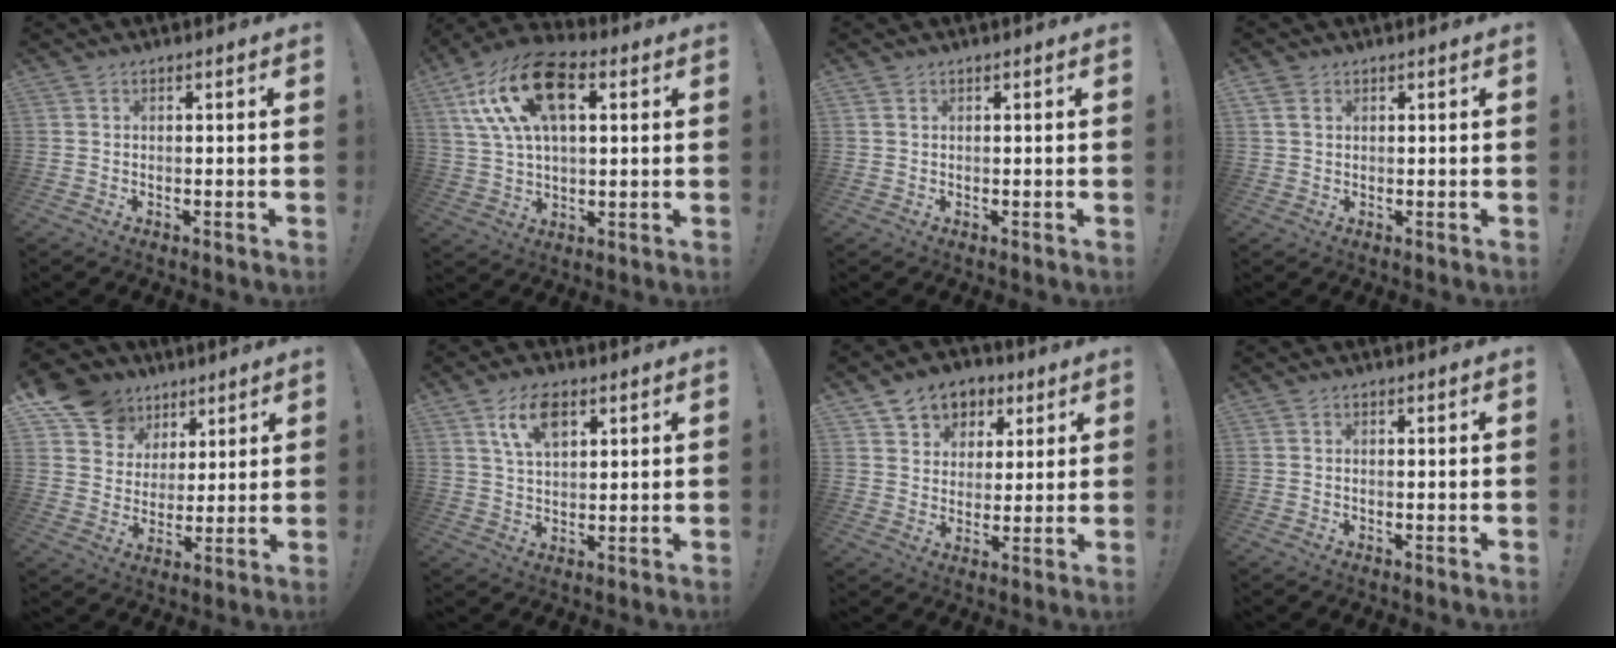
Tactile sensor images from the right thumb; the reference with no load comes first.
{"total": 19.6, "force": [7.2, 10.6, 14.8], "torque": [-0.268, -0.013, 0.125]}
{"total": 0.7, "force": [0.4, 0.5, 0.3], "torque": [-0.014, 0.004, 0.010]}
{"total": 2.5, "force": [1.4, 1.7, 1.3], "torque": [-0.028, 0.002, 0.027]}
{"total": 12.8, "force": [7.4, 9.9, 3.5], "torque": [-0.045, -0.050, 0.147]}
{"total": 9.1, "force": [4.6, 4.8, 6.3], "torque": [-0.112, -0.002, 0.085]}
{"total": 8.1, "force": [3.7, 6.9, 2.1], "torque": [-0.019, -0.026, 0.072]}
{"total": 0.0}